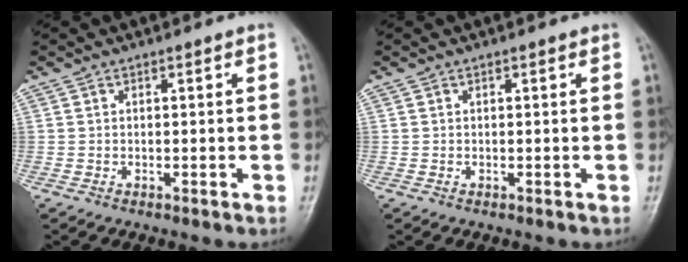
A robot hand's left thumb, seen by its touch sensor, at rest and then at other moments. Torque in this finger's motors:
{"motor_torque": [0.00, 0.00, -0.01, 0.02, 0.00]}